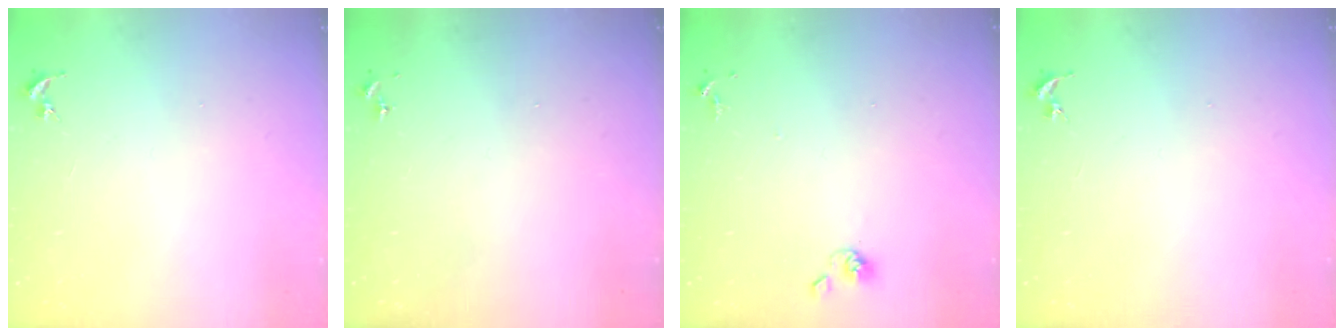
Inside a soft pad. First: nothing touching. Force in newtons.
{"total": 0.0}
{"total": 5.5, "press": 5.4, "slide": 0.9}
{"total": 0.0}